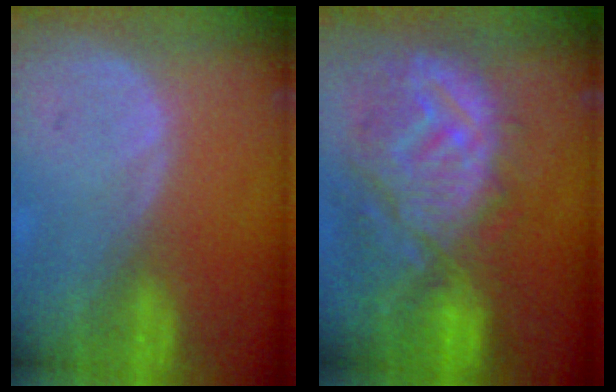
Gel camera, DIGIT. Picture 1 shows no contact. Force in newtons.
{"total": 12.6, "press": 11.1, "slide": 5.9}